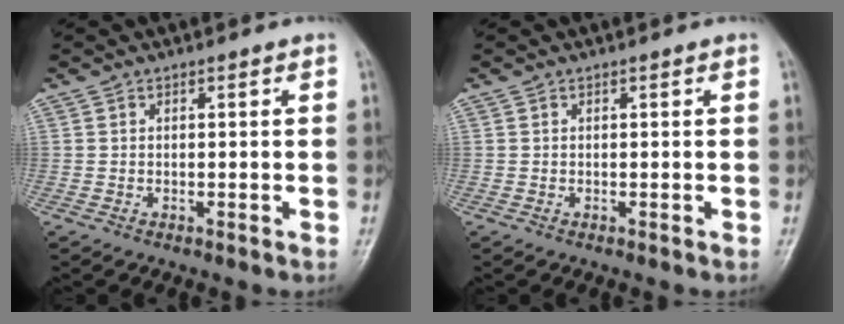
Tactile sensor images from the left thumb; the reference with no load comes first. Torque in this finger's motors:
{"motor_torque": [0.00, 0.00, 0.00, 0.00, 0.00]}